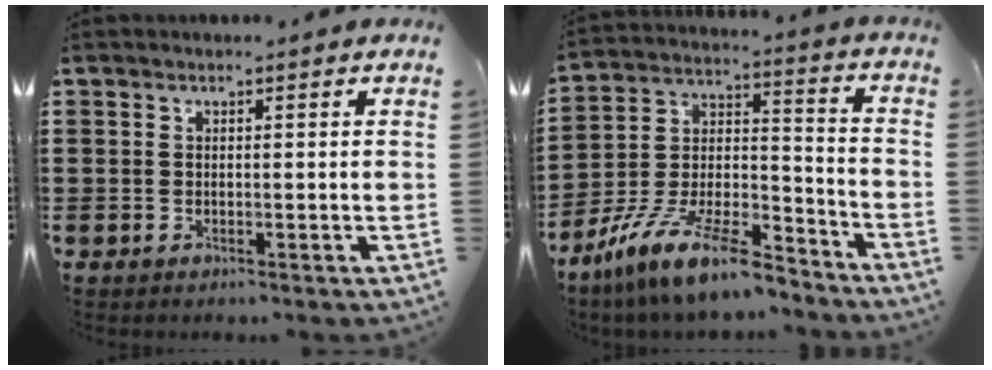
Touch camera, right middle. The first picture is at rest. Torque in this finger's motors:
{"motor_torque": [2.14, 0.00, 1.05, 0.21]}